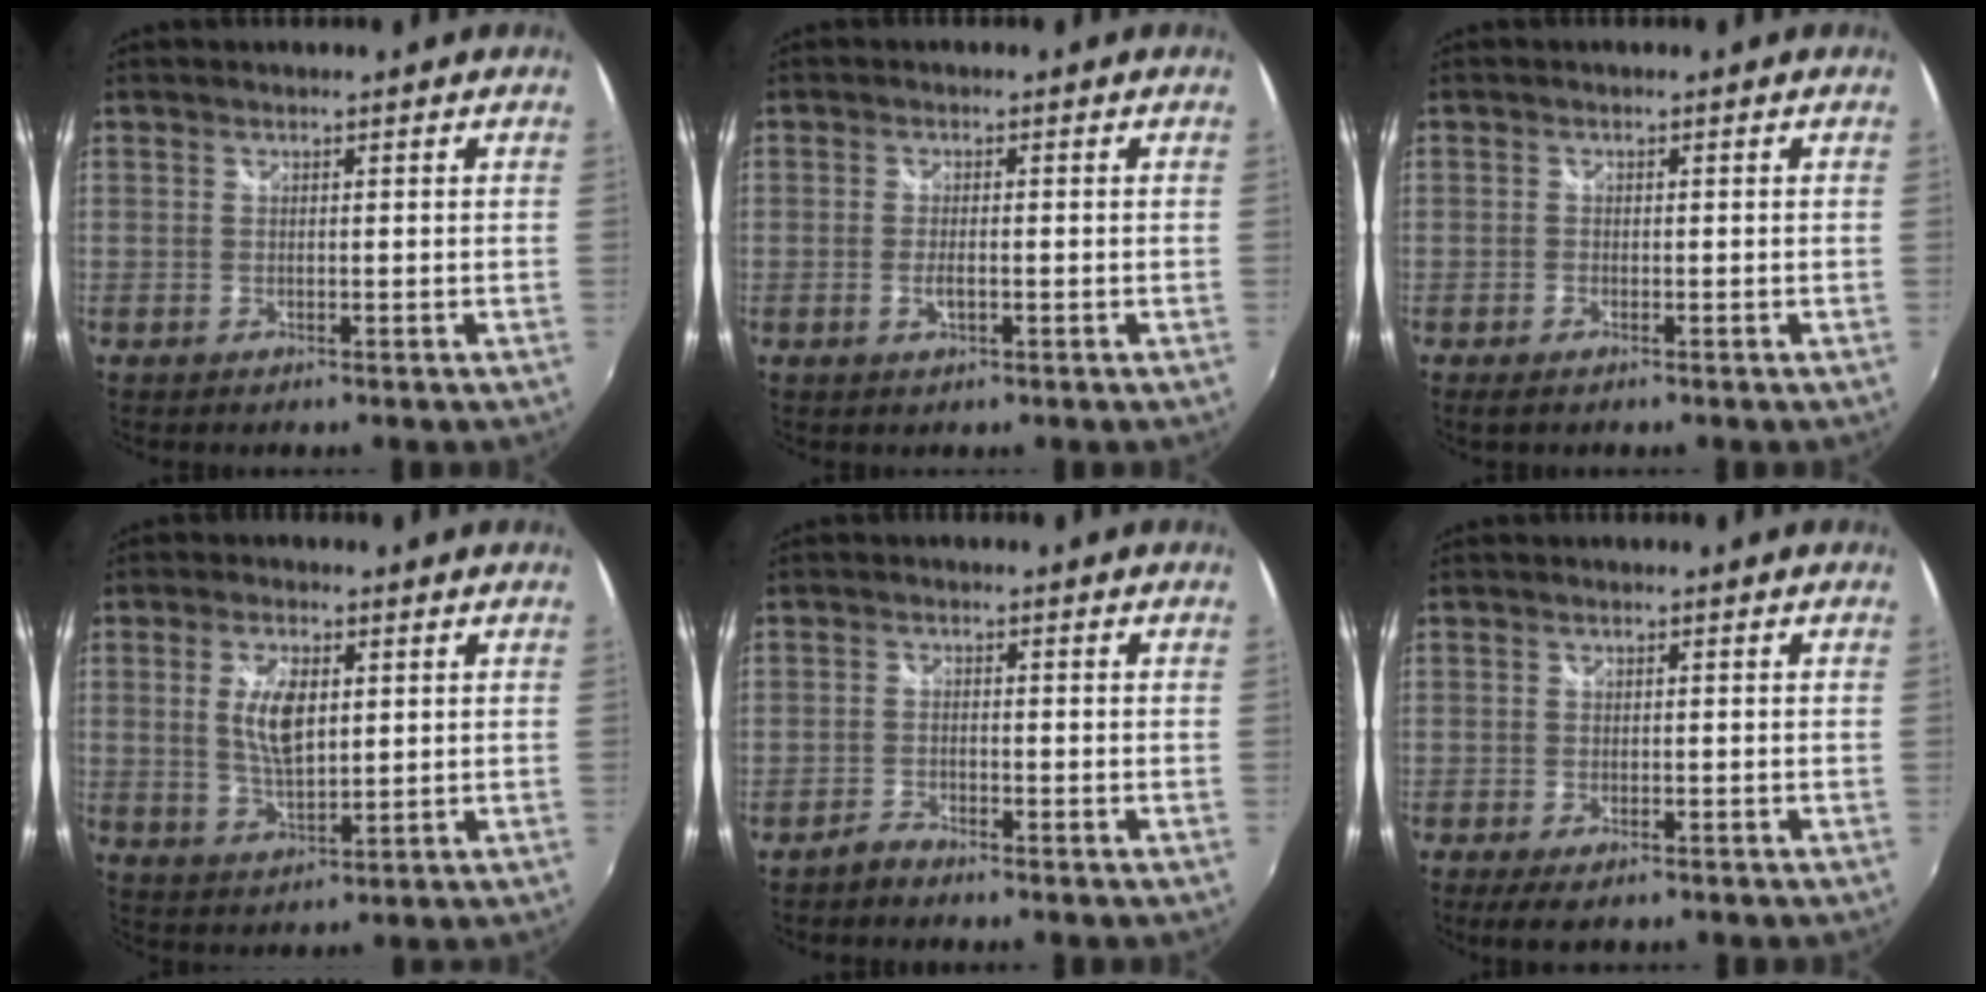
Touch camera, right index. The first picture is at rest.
{"total": 2.3, "force": [-0.7, 0.8, 2.0], "torque": [-0.039, -0.004, -0.011]}
{"total": 1.5, "force": [-1.1, 0.6, 0.9], "torque": [-0.018, -0.005, -0.020]}
{"total": 7.6, "force": [1.5, 3.7, 6.5], "torque": [-0.122, 0.001, 0.031]}
{"total": 2.2, "force": [-2.1, 0.5, 0.4], "torque": [-0.015, 0.002, -0.041]}
{"total": 4.9, "force": [-3.5, 1.7, 2.9], "torque": [-0.065, -0.021, -0.060]}